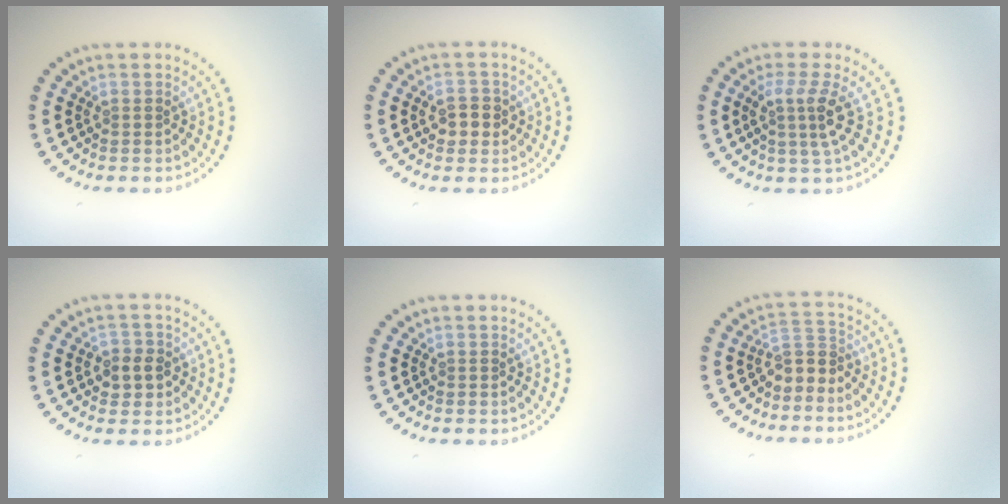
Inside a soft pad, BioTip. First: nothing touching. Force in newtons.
{"total": 2.4, "press": 2.3, "slide": 0.5}
{"total": 2.9, "press": 2.1, "slide": 2.0}
{"total": 2.3, "press": 2.2, "slide": 0.7}
{"total": 0.0}
{"total": 2.3, "press": 1.8, "slide": 1.4}